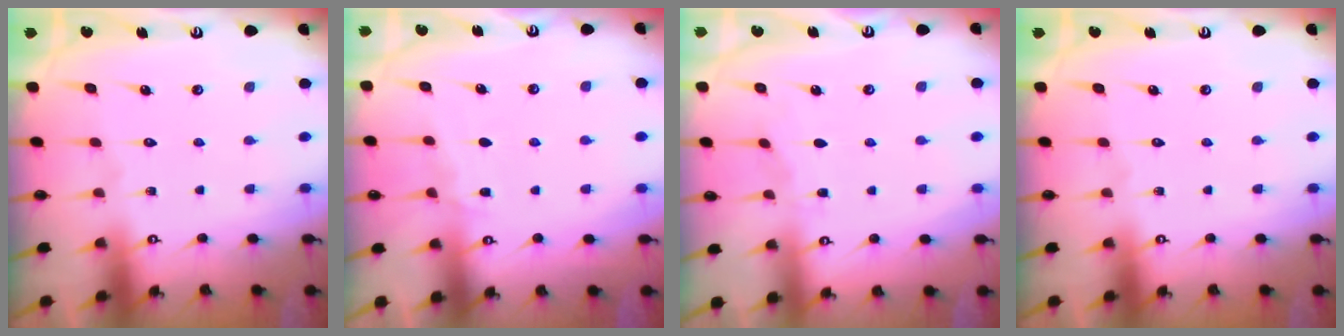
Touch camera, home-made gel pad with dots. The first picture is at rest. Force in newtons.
{"total": 5.5, "press": 5.4, "slide": 0.6}
{"total": 2.5, "press": 2.5, "slide": 0.3}
{"total": 0.0}